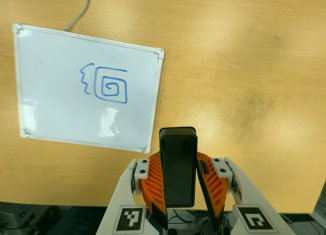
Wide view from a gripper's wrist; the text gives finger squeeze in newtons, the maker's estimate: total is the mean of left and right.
{"total": 6.8, "left": 6.3, "right": 7.3}